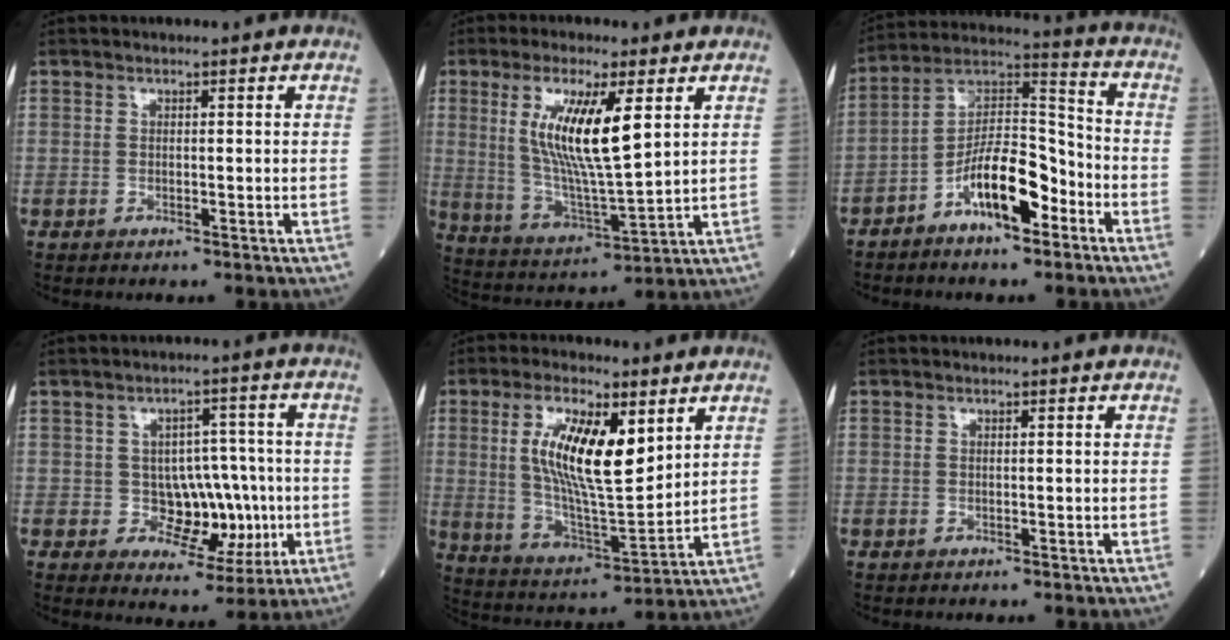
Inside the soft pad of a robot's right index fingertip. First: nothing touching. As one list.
[{"total": 13.1, "force": [4.0, 2.0, 12.3], "torque": [-0.247, -0.011, 0.079]}, {"total": 11.5, "force": [-5.8, 3.8, 9.1], "torque": [-0.170, 0.027, -0.099]}, {"total": 7.8, "force": [-0.8, 5.7, 5.2], "torque": [-0.055, 0.022, 0.002]}, {"total": 14.3, "force": [4.9, 3.9, 12.9], "torque": [-0.248, -0.001, 0.092]}, {"total": 0.0}]